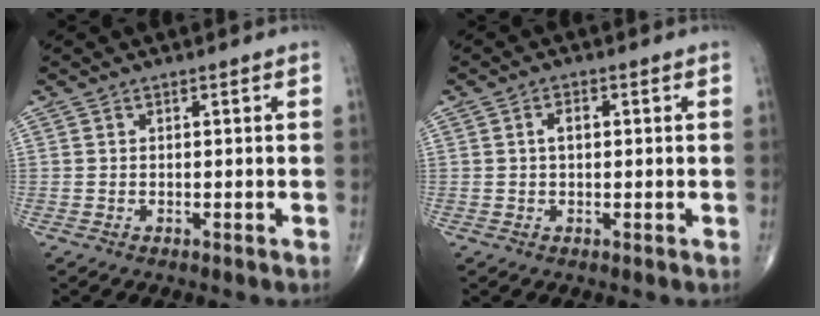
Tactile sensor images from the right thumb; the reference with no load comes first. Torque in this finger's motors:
{"motor_torque": [-0.20, -0.02, 0.15, -0.15, 0.05]}